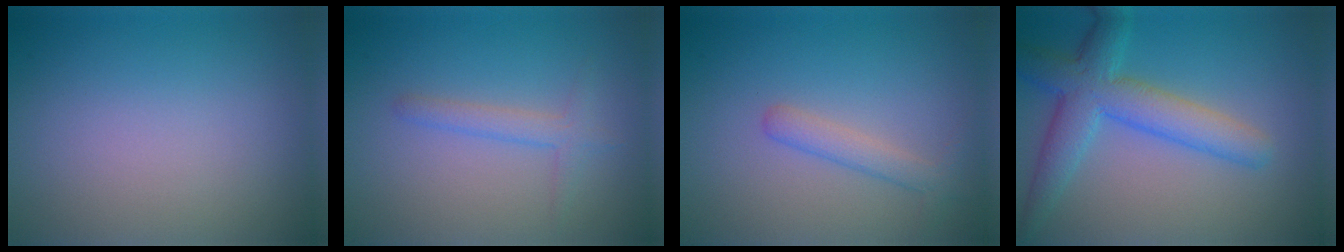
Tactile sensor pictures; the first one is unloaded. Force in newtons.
{"total": 1.8, "press": 1.8, "slide": 0.1}
{"total": 2.0, "press": 2.0, "slide": 0.1}
{"total": 5.7, "press": 5.7, "slide": 0.2}